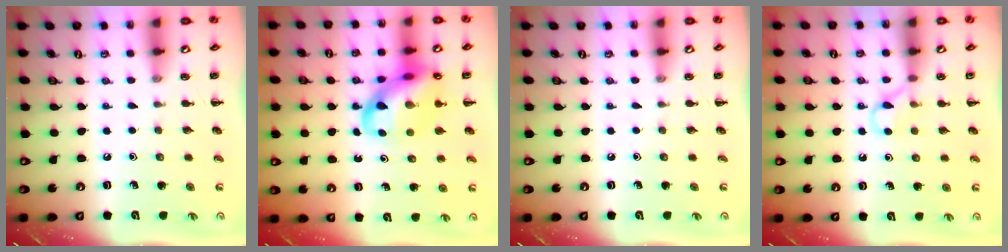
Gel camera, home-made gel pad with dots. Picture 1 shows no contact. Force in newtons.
{"total": 15.4, "press": 15.1, "slide": 3.3}
{"total": 0.0}
{"total": 5.4, "press": 5.2, "slide": 1.4}